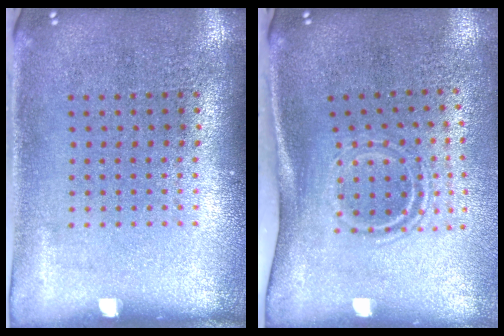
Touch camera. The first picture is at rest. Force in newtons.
{"total": 1.9, "press": 1.1, "slide": 1.5}